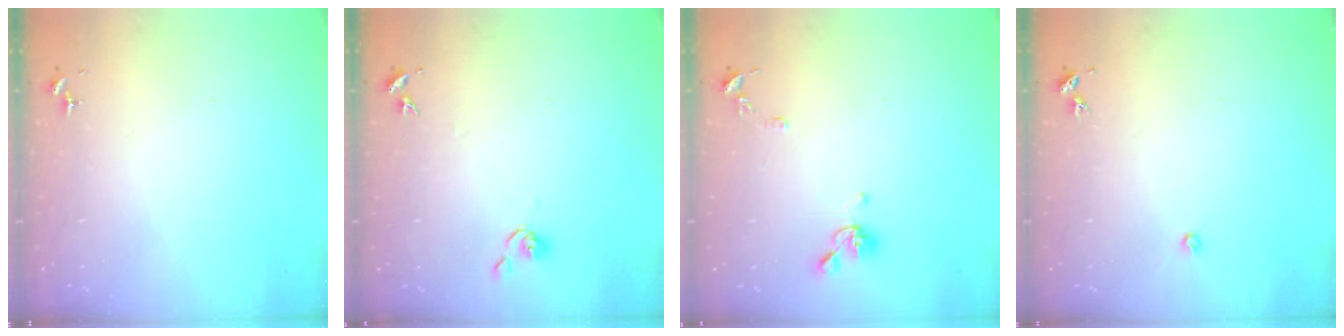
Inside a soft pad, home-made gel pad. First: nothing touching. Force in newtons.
{"total": 6.3, "press": 6.3, "slide": 0.5}
{"total": 9.4, "press": 9.4, "slide": 1.0}
{"total": 2.2, "press": 2.2, "slide": 0.3}